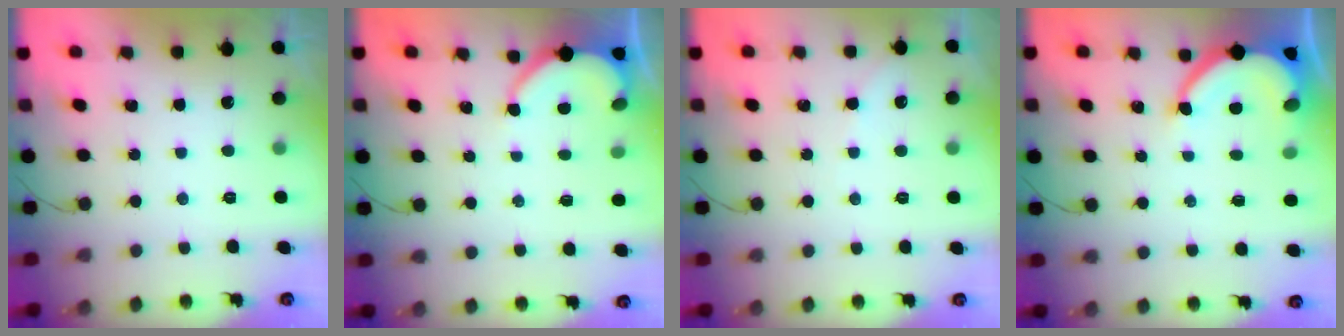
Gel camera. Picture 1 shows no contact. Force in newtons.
{"total": 5.0, "press": 5.0, "slide": 0.5}
{"total": 2.4, "press": 2.4, "slide": 0.5}
{"total": 8.1, "press": 8.0, "slide": 0.5}